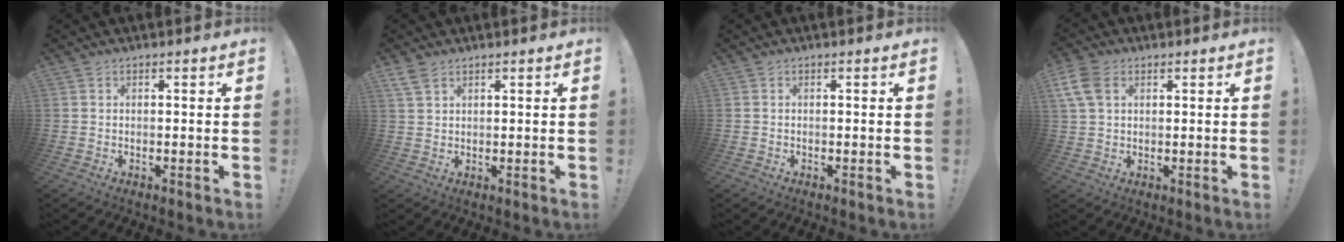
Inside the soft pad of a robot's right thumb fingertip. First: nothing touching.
{"total": 3.8, "force": [2.6, 1.9, 2.1], "torque": [-0.044, -0.008, 0.052]}
{"total": 0.5, "force": [-0.5, 0.3, -0.1], "torque": [-0.005, 0.003, -0.007]}
{"total": 7.1, "force": [2.7, 4.8, 4.5], "torque": [-0.099, 0.001, 0.055]}